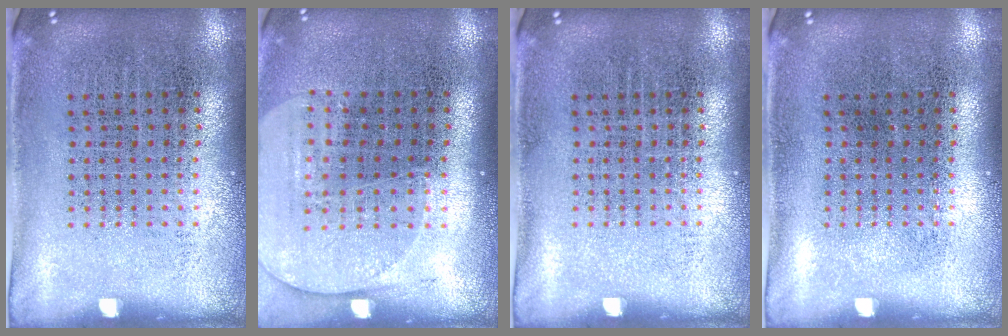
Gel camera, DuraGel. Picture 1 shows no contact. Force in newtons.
{"total": 1.5, "press": 1.4, "slide": 0.6}
{"total": 0.0}
{"total": 0.0}